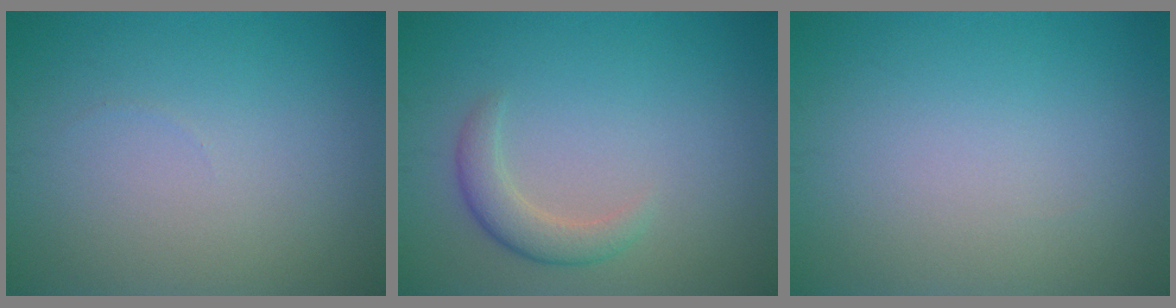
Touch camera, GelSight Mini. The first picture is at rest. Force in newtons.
{"total": 2.5, "press": 2.5, "slide": 0.1}
{"total": 0.0}